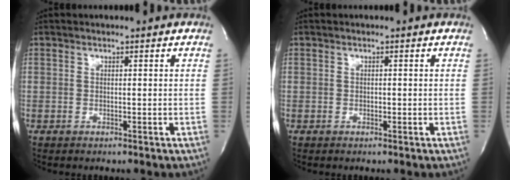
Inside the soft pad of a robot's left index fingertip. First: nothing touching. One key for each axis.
{"total": 0.9, "fx": -0.8, "fy": 0.2, "fz": 0.0, "tx": 0.002, "ty": -0.008, "tz": -0.014}